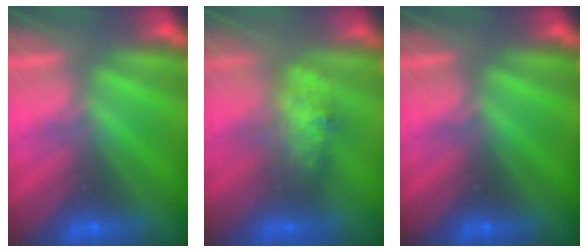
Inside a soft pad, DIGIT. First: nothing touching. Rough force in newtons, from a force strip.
{"total": 2.6}
{"total": 0.0}